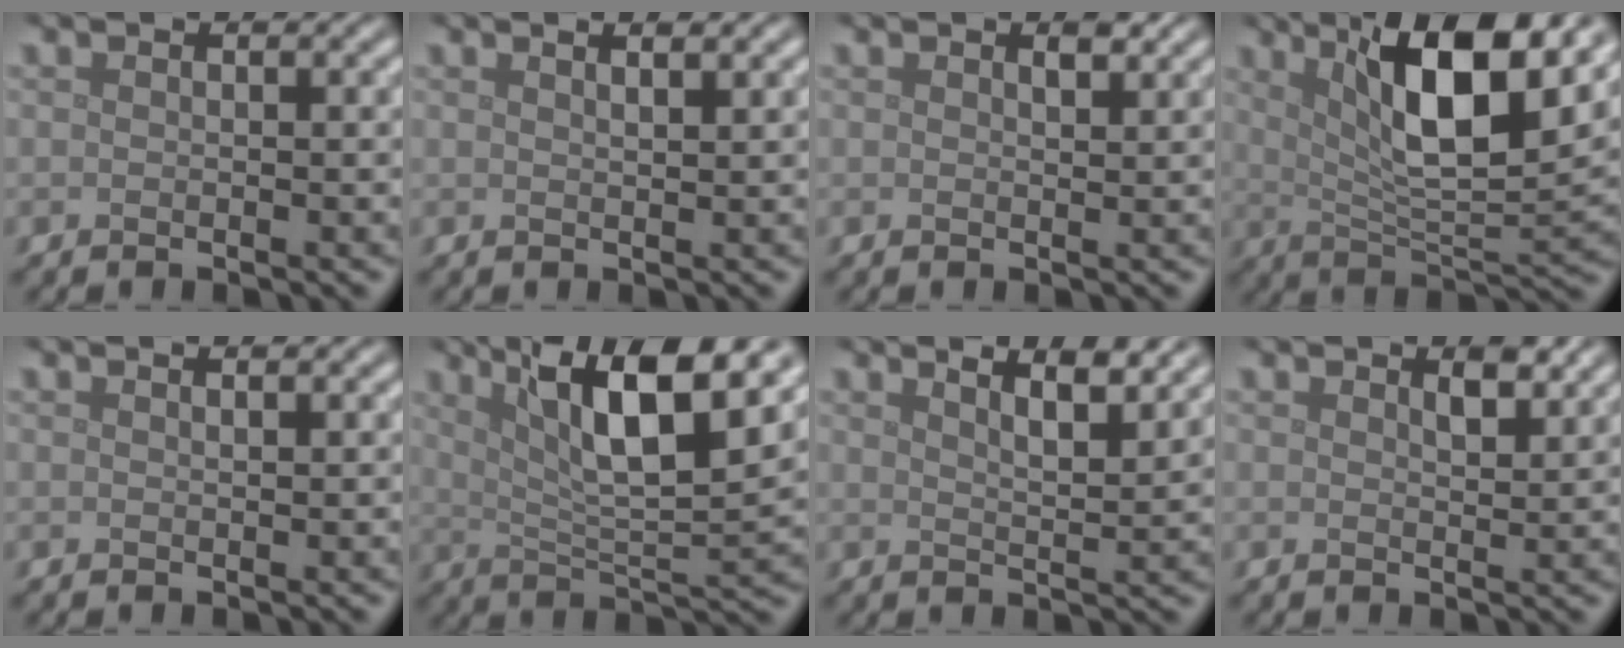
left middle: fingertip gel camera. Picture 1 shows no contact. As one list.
[{"total": 2.6, "force": [1.7, 1.0, 1.7], "torque": [0.002, 0.007, -0.004]}, {"total": 1.1, "force": [0.8, 0.3, 0.7], "torque": [-0.012, -0.002, 0.014]}, {"total": 10.8, "force": [4.8, 3.0, 9.2], "torque": [-0.149, -0.002, 0.082]}, {"total": 0.7, "force": [0.5, 0.2, 0.5], "torque": [-0.003, 0.001, 0.005]}, {"total": 10.8, "force": [5.4, 2.8, 8.9], "torque": [-0.148, 0.003, 0.093]}, {"total": 5.3, "force": [3.8, 1.4, 3.3], "torque": [-0.024, 0.020, 0.032]}, {"total": 1.8, "force": [1.3, 0.5, 1.2], "torque": [-0.019, -0.002, 0.022]}]